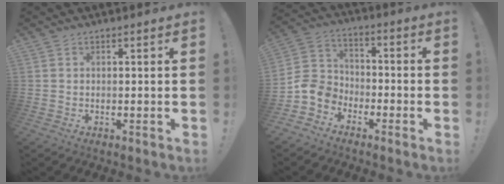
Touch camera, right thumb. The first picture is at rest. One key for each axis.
{"total": 9.7, "fx": -6.1, "fy": 7.0, "fz": 2.7, "tx": -0.051, "ty": 0.037, "tz": -0.110}